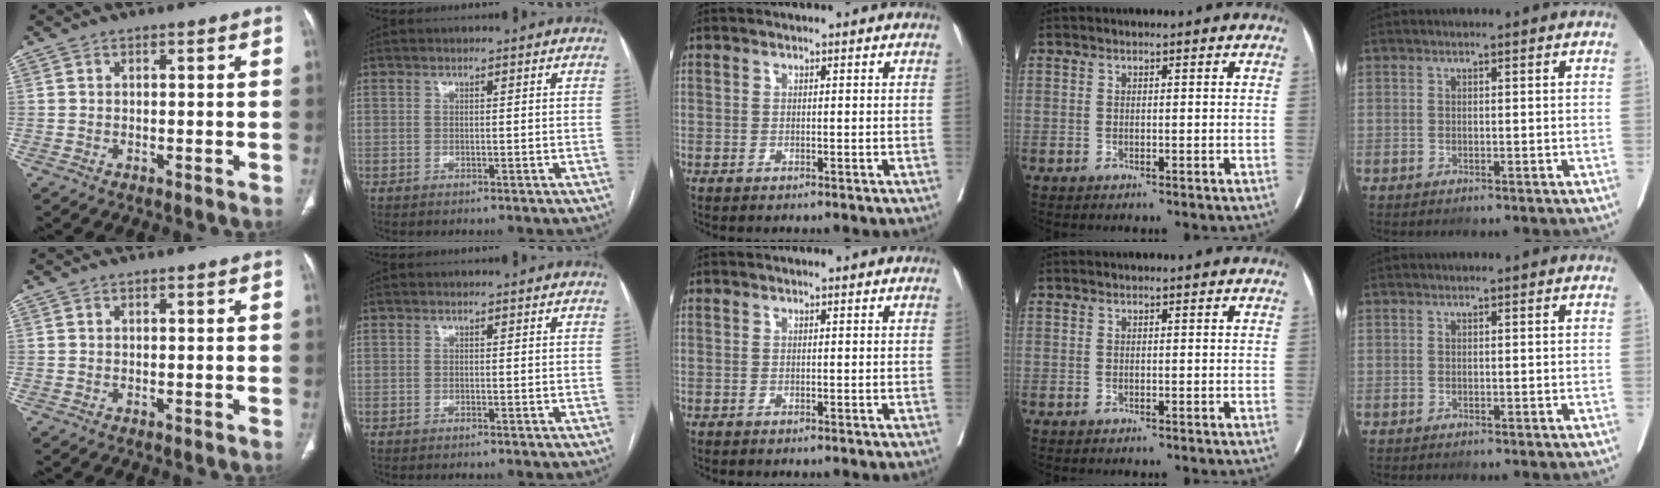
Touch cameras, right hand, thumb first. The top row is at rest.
{}